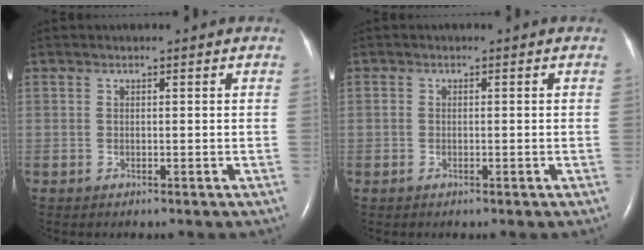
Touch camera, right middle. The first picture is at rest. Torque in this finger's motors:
{"motor_torque": [0.80, -0.39, 0.31, -0.07]}